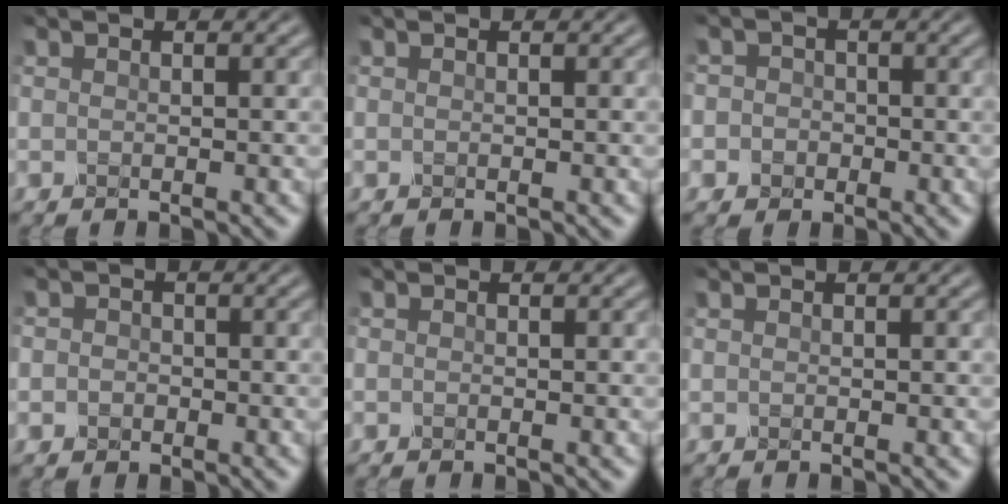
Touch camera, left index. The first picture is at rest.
{"total": 0.0}
{"total": 3.3, "force": [-0.4, 3.2, 0.9], "torque": [0.015, 0.014, -0.036]}
{"total": 1.7, "force": [-0.1, 1.6, 0.6], "torque": [0.005, 0.002, -0.016]}
{"total": 0.0}
{"total": 0.0}